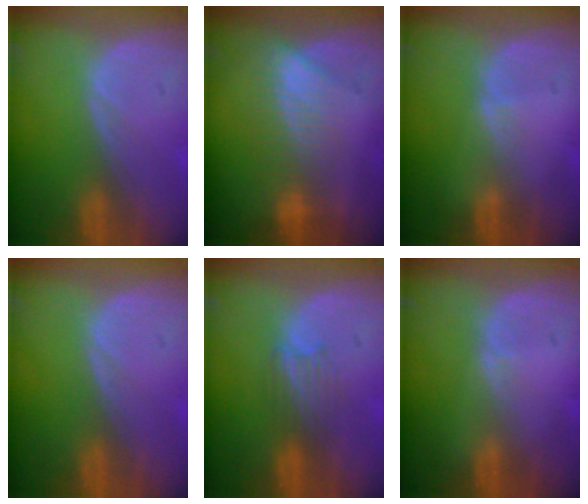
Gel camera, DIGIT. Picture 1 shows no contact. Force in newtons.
{"total": 7.1, "press": 6.2, "slide": 3.5}
{"total": 0.8, "press": 0.8, "slide": 0.2}
{"total": 0.0}
{"total": 3.2, "press": 3.1, "slide": 1.0}
{"total": 0.6, "press": 0.6, "slide": 0.2}